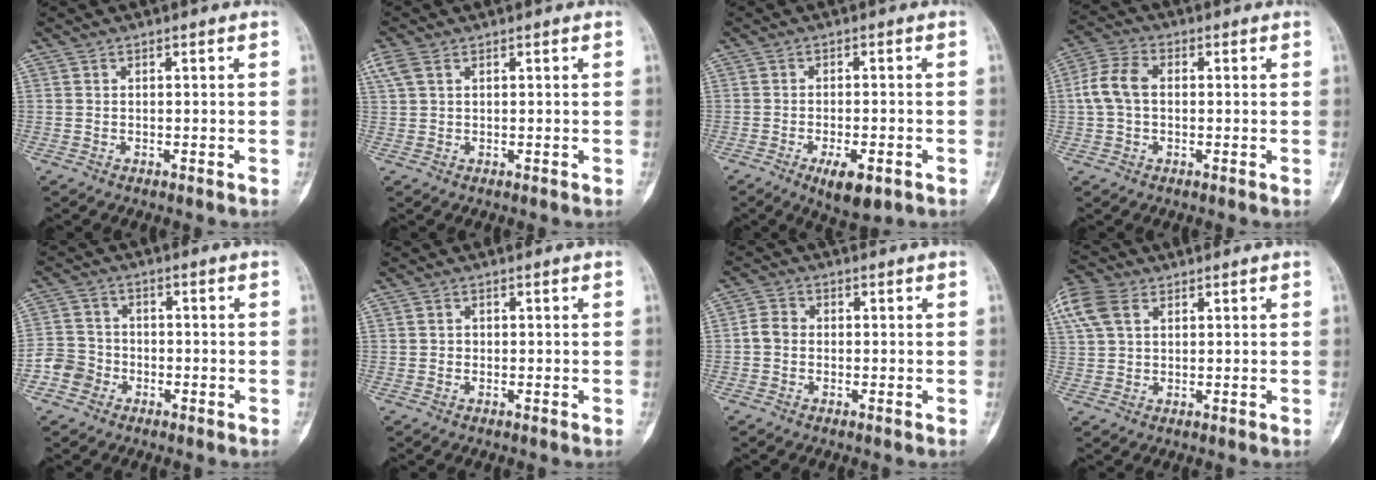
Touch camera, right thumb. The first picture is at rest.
{"total": 3.1, "force": [1.5, 1.9, 2.1], "torque": [-0.065, 0.018, 0.036]}
{"total": 6.8, "force": [-3.2, 2.5, 5.5], "torque": [-0.085, 0.003, -0.043]}
{"total": 6.9, "force": [0.2, 4.7, 5.1], "torque": [-0.109, 0.022, -0.003]}
{"total": 5.4, "force": [-2.3, 4.7, 1.2], "torque": [0.000, 0.022, -0.052]}
{"total": 0.9, "force": [-0.1, 0.9, 0.2], "torque": [0.003, 0.003, -0.002]}
{"total": 3.0, "force": [-0.5, 2.5, 1.6], "torque": [-0.025, 0.009, -0.016]}
{"total": 9.6, "force": [4.0, 6.4, 6.0], "torque": [-0.142, 0.017, 0.081]}